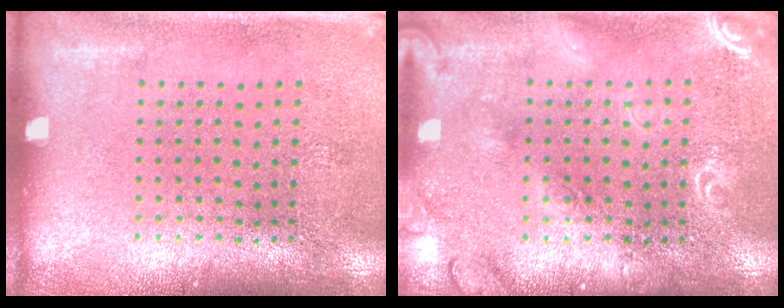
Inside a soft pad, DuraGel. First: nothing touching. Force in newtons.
{"total": 1.7, "press": 1.7, "slide": 0.2}